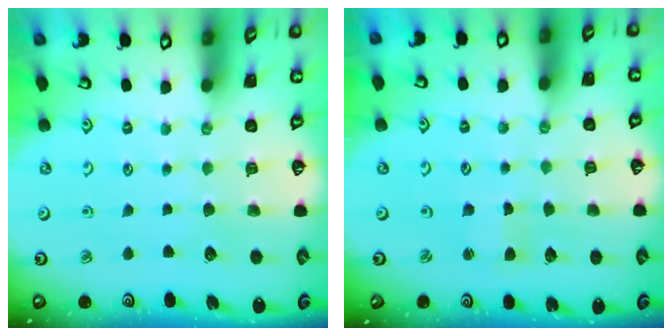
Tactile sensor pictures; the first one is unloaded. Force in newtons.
{"total": 1.2, "press": 1.2, "slide": 0.2}